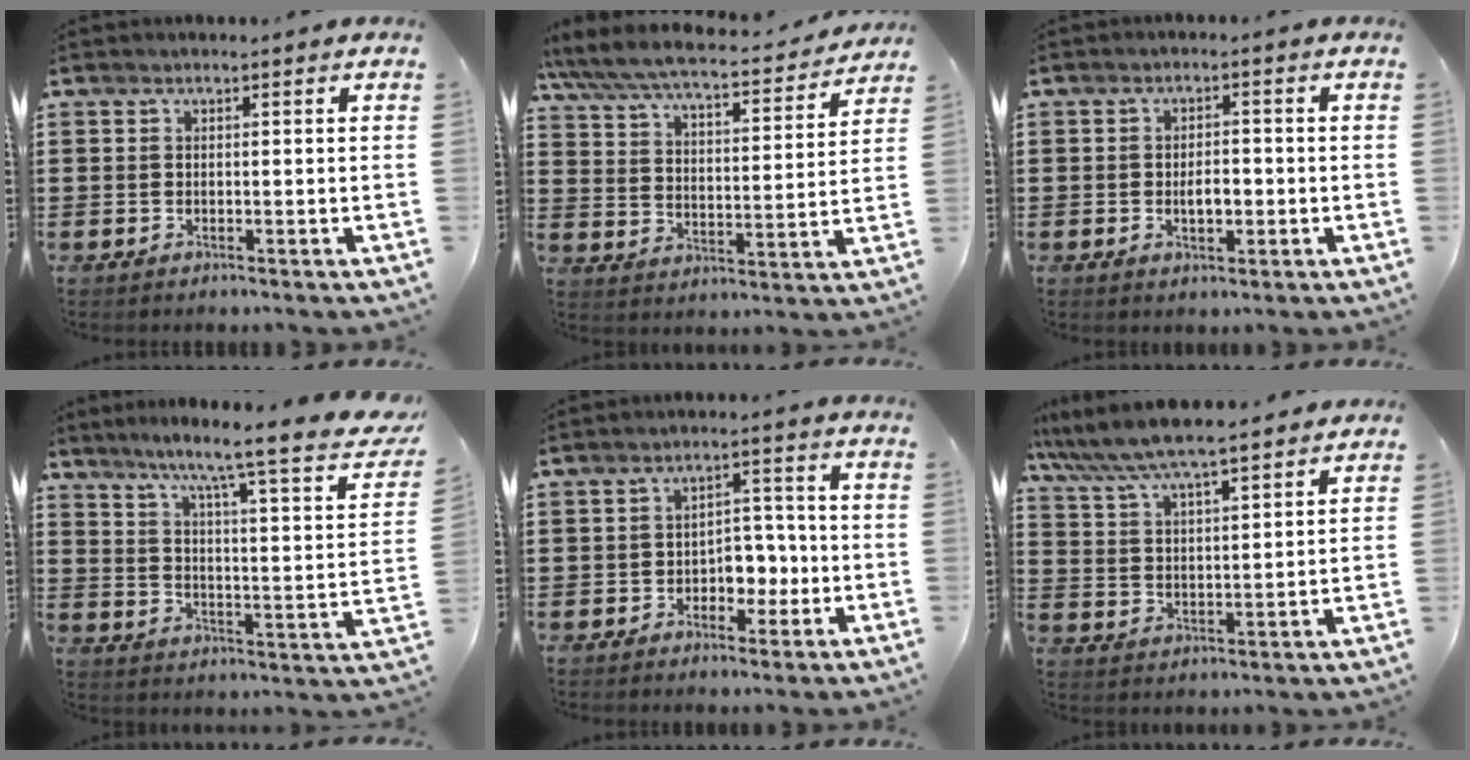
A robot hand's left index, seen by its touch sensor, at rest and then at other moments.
{"total": 6.6, "force": [6.1, 0.5, 2.4], "torque": [-0.074, -0.040, 0.101]}
{"total": 3.3, "force": [-0.5, 1.5, 2.9], "torque": [-0.047, 0.001, -0.014]}
{"total": 7.0, "force": [5.7, -1.0, 4.0], "torque": [-0.095, -0.065, 0.080]}
{"total": 4.6, "force": [-1.6, 3.5, 2.6], "torque": [-0.048, 0.006, -0.037]}
{"total": 6.5, "force": [6.0, 0.2, 2.5], "torque": [-0.074, -0.032, 0.102]}